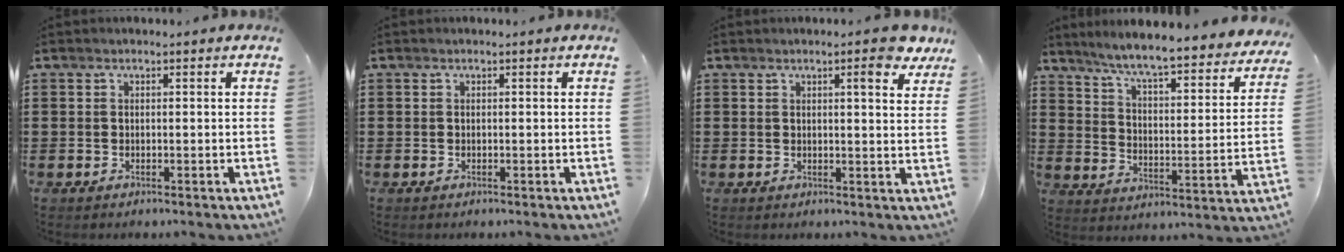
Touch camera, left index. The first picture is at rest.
{"total": 0.0}
{"total": 4.2, "force": [3.1, 0.4, 2.8], "torque": [-0.039, -0.015, 0.048]}
{"total": 6.2, "force": [5.5, -0.6, 2.7], "torque": [-0.077, -0.047, 0.087]}